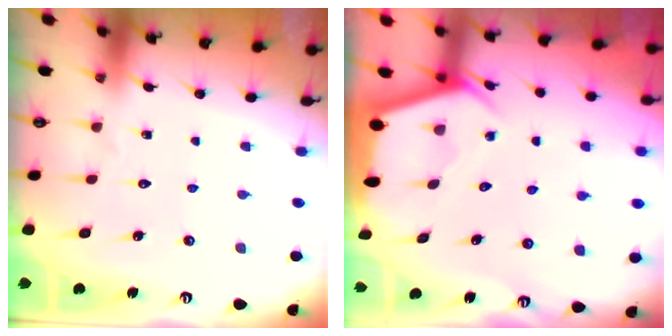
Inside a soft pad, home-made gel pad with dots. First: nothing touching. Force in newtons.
{"total": 2.3, "press": 2.3, "slide": 0.3}